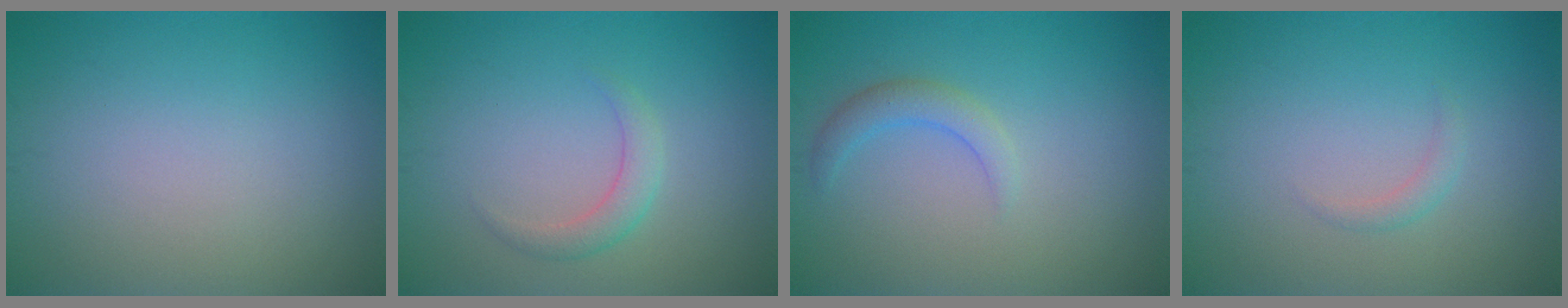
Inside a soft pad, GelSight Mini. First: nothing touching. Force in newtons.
{"total": 1.8, "press": 1.8, "slide": 0.0}
{"total": 1.9, "press": 1.9, "slide": 0.2}
{"total": 0.9, "press": 0.9, "slide": 0.1}